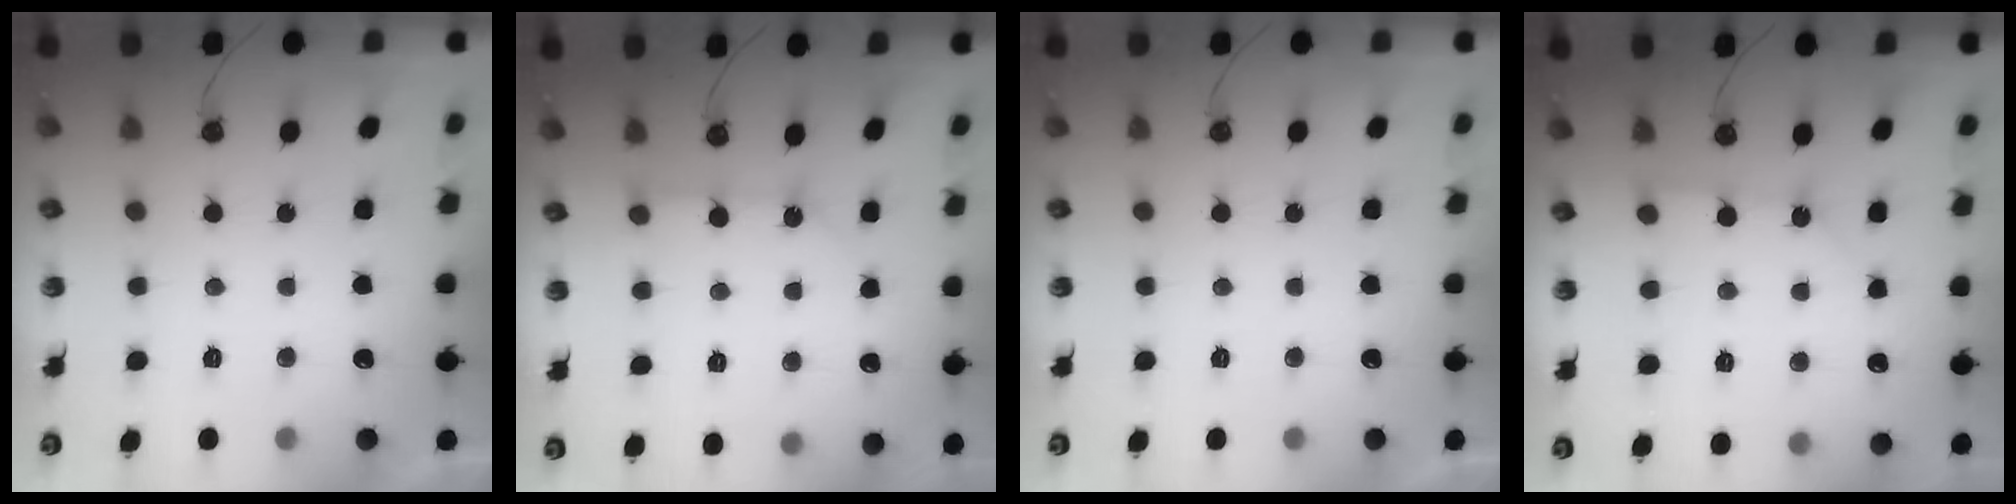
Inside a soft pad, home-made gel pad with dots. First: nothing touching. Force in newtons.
{"total": 5.8, "press": 5.8, "slide": 0.5}
{"total": 0.0}
{"total": 2.4, "press": 2.4, "slide": 0.4}